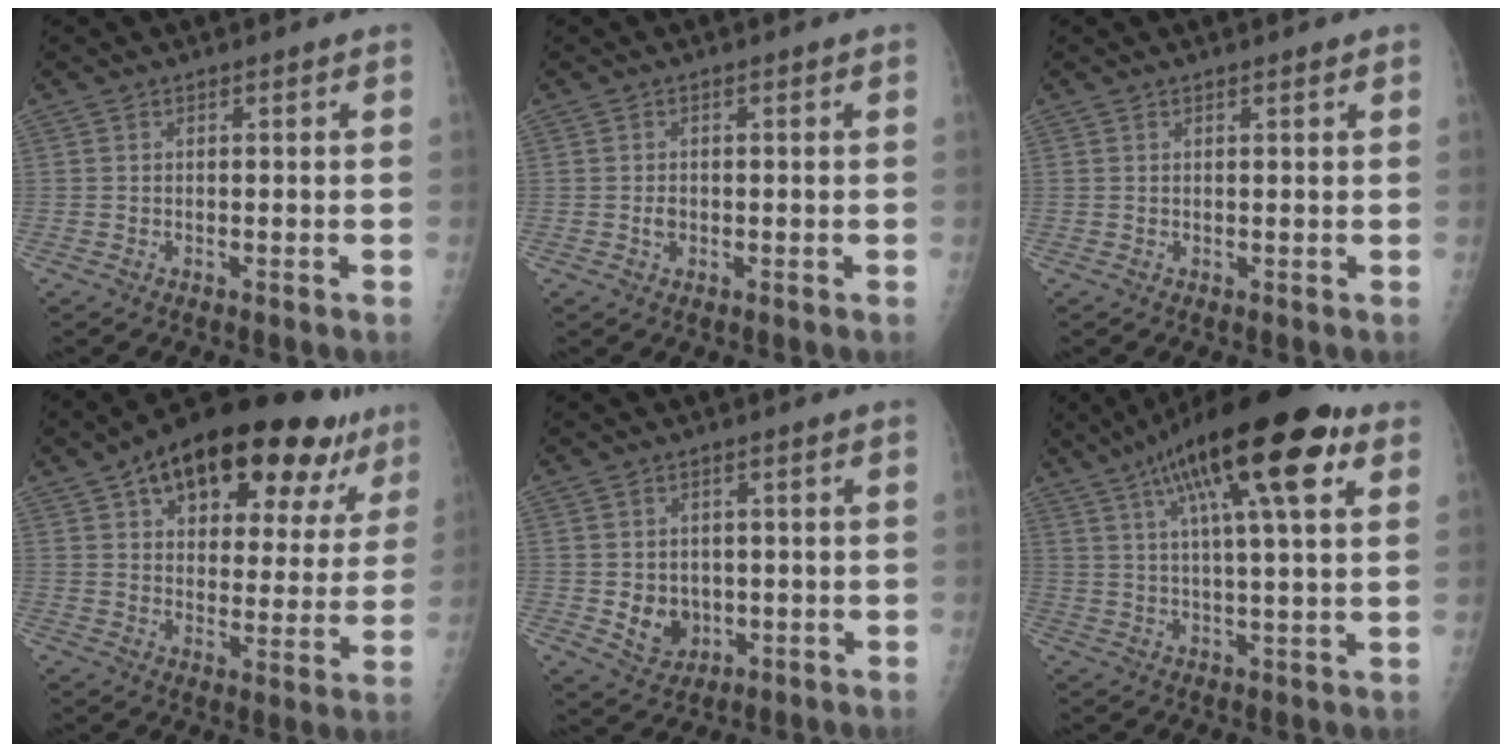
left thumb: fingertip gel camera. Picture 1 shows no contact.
{"total": 1.5, "force": [-0.2, 1.1, 0.9], "torque": [-0.009, 0.002, -0.003]}
{"total": 1.0, "force": [0.6, 0.2, 0.8], "torque": [-0.012, -0.001, 0.009]}
{"total": 25.9, "force": [15.2, 11.8, 17.4], "torque": [-0.216, -0.008, 0.219]}
{"total": 6.2, "force": [-0.7, 5.2, 3.3], "torque": [-0.028, -0.002, 0.005]}
{"total": 21.2, "force": [10.1, 5.3, 17.8], "torque": [-0.283, 0.004, 0.157]}